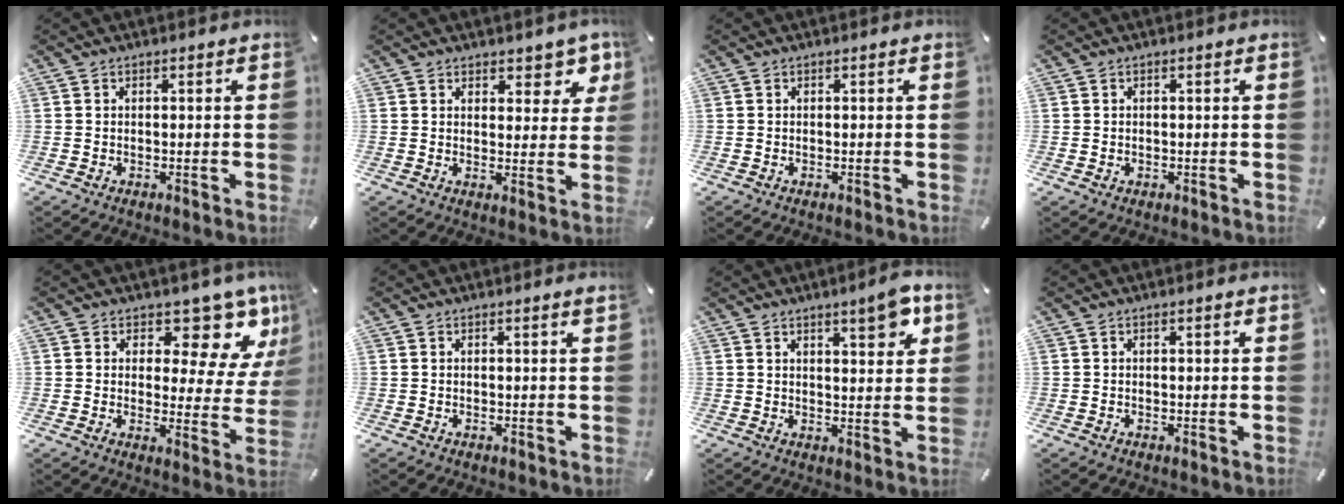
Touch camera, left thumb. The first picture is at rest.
{"total": 6.5, "force": [4.6, 3.9, 2.6], "torque": [-0.010, -0.036, 0.076]}
{"total": 0.0}
{"total": 0.6, "force": [0.0, 0.6, 0.1], "torque": [-0.001, 0.005, -0.001]}
{"total": 11.7, "force": [8.1, 5.5, 6.4], "torque": [-0.073, -0.069, 0.136]}
{"total": 0.9, "force": [0.4, 0.0, 0.8], "torque": [-0.014, 0.000, 0.007]}
{"total": 7.1, "force": [4.6, 2.0, 5.0], "torque": [-0.066, -0.023, 0.073]}
{"total": 0.6, "force": [0.2, 0.2, 0.5], "torque": [-0.008, 0.002, 0.003]}